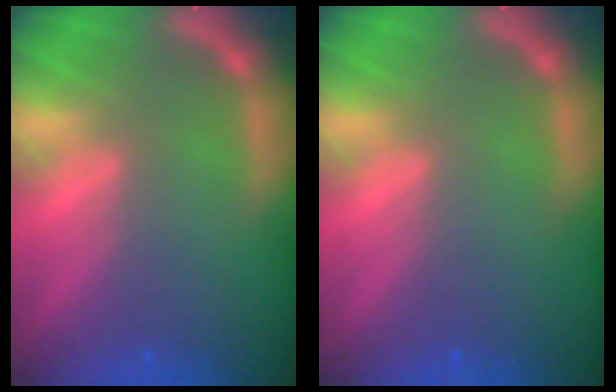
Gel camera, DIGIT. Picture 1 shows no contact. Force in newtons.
{"total": 0.0}